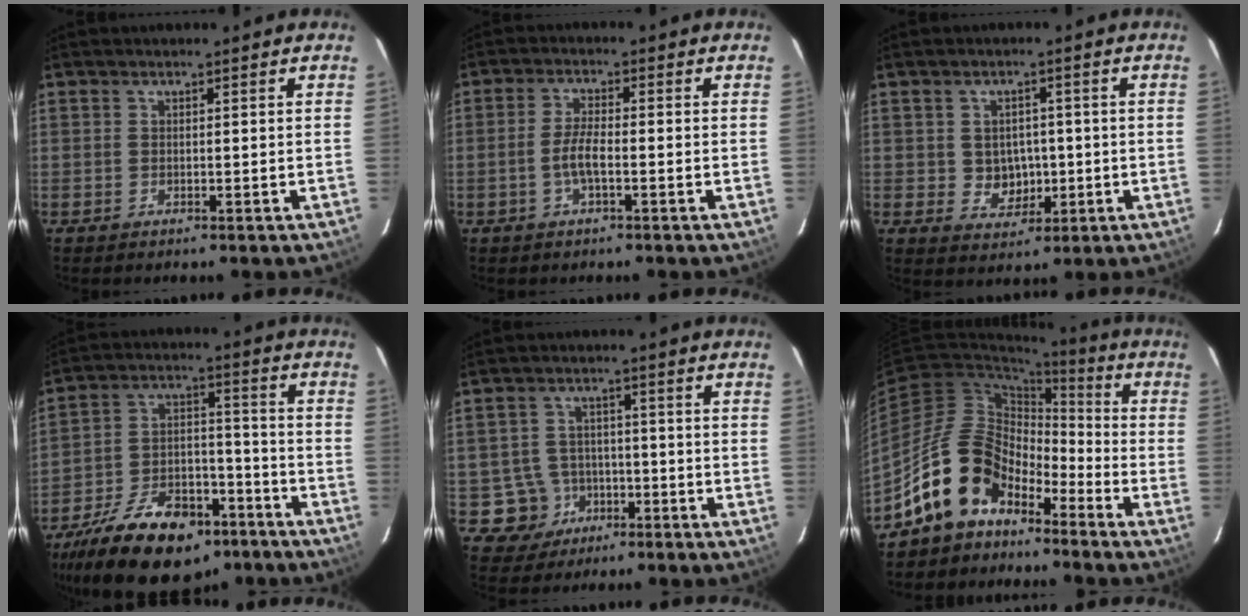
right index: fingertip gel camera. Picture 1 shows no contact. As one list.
[{"total": 4.1, "force": [-1.4, 0.8, 3.7], "torque": [-0.080, 0.003, -0.026]}, {"total": 5.2, "force": [-0.3, 4.7, 2.2], "torque": [-0.043, 0.008, 0.009]}, {"total": 23.6, "force": [-16.0, 11.7, 12.9], "torque": [-0.257, 0.001, -0.244]}, {"total": 6.5, "force": [-2.9, 5.8, 0.4], "torque": [-0.025, 0.027, -0.038]}, {"total": 12.8, "force": [-9.5, 6.9, 5.2], "torque": [-0.098, 0.028, -0.171]}]